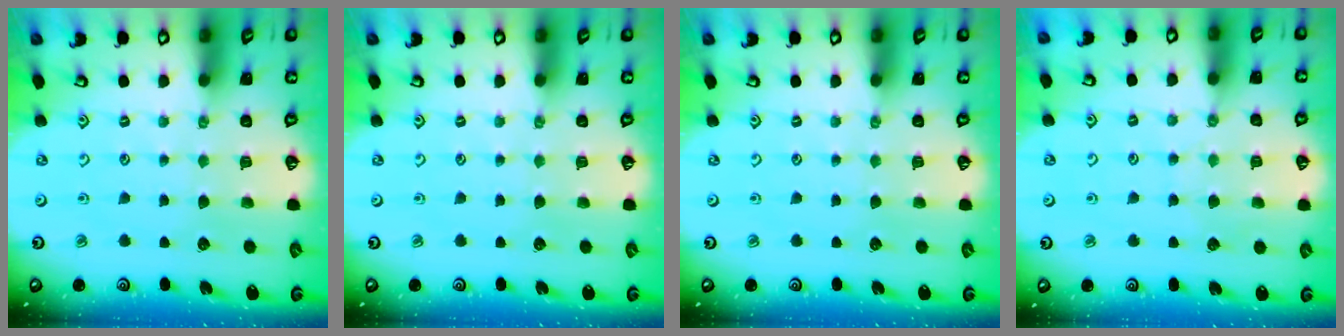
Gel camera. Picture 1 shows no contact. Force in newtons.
{"total": 0.0}
{"total": 0.0}
{"total": 4.1, "press": 4.1, "slide": 0.6}